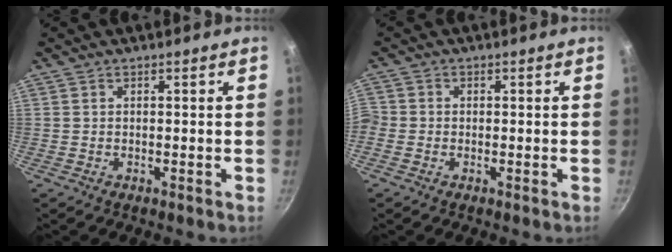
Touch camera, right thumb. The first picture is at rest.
{"total": 2.2, "force": [-0.9, 1.8, 0.7], "torque": [-0.014, 0.004, -0.026]}